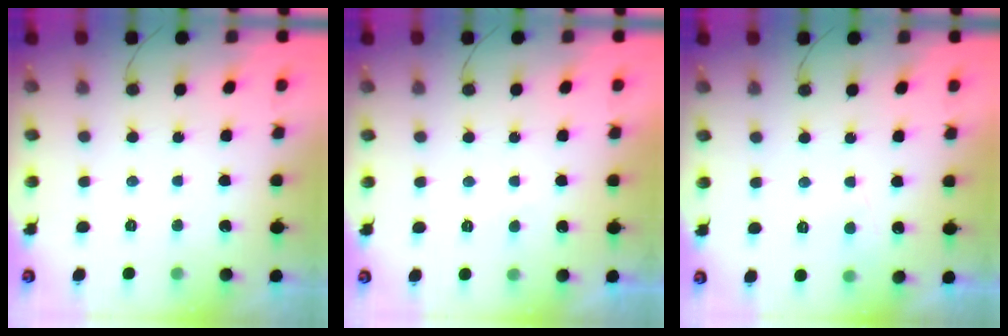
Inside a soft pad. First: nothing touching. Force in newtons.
{"total": 0.7, "press": 0.5, "slide": 0.5}
{"total": 2.5, "press": 2.4, "slide": 0.6}